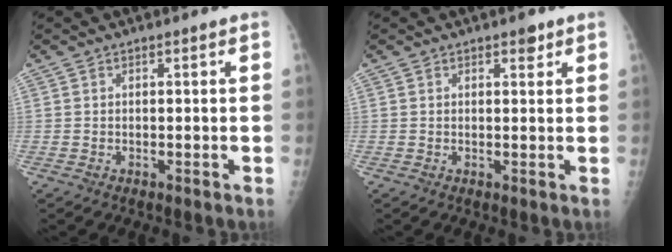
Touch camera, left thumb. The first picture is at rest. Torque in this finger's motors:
{"motor_torque": [3.00, 2.01, 0.18, -0.03, 0.07]}